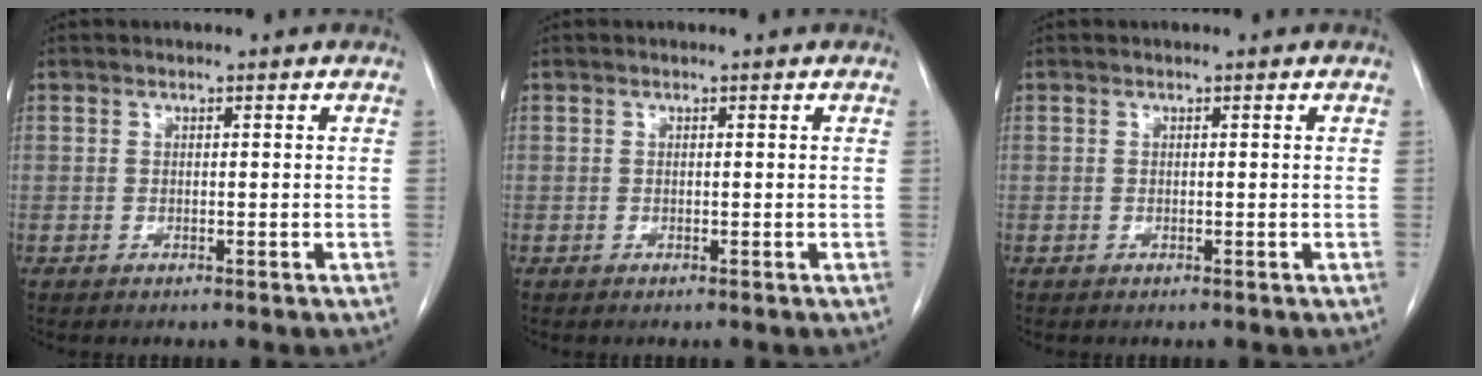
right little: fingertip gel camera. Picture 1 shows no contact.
{"total": 0.0}
{"total": 0.0}